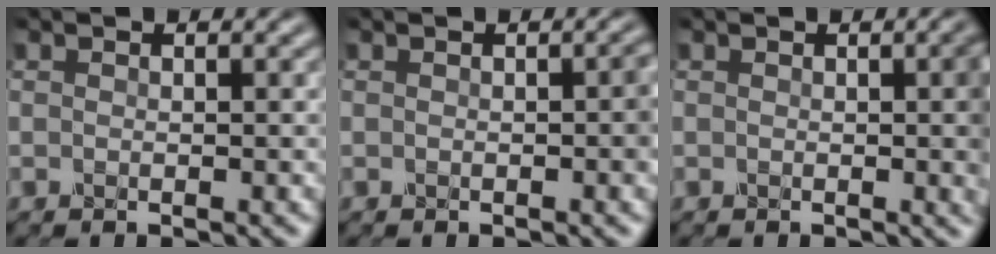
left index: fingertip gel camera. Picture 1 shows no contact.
{"total": 1.5, "force": [-0.1, 0.2, 1.5], "torque": [-0.019, 0.003, -0.001]}
{"total": 4.0, "force": [0.1, 1.2, 3.8], "torque": [-0.032, 0.005, 0.000]}